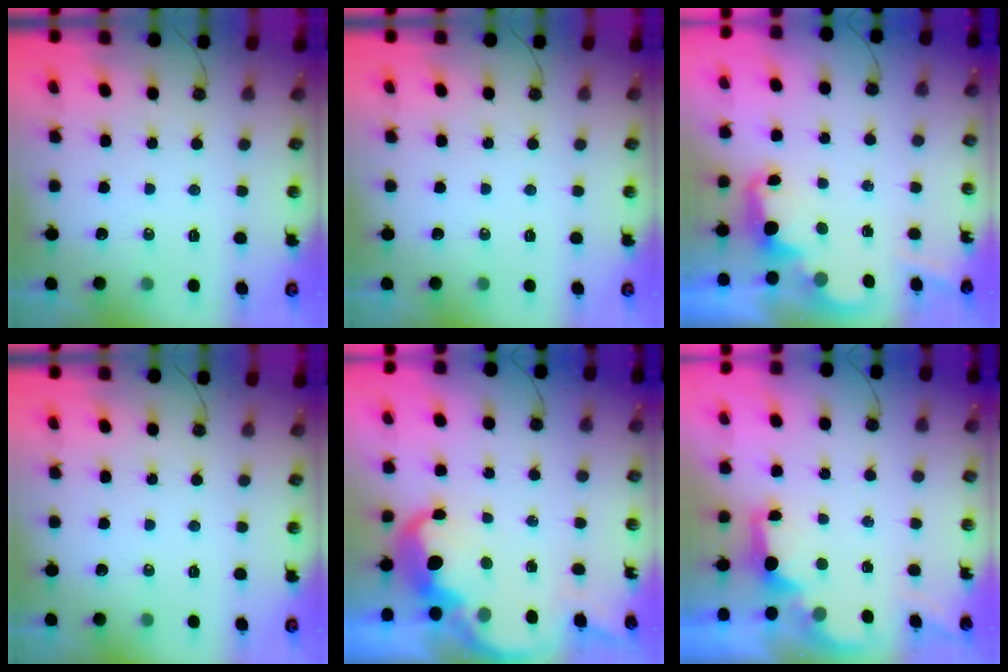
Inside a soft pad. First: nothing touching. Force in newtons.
{"total": 0.0}
{"total": 2.5, "press": 2.4, "slide": 0.5}
{"total": 0.0}
{"total": 7.8, "press": 7.8, "slide": 0.6}
{"total": 2.0, "press": 1.9, "slide": 0.8}